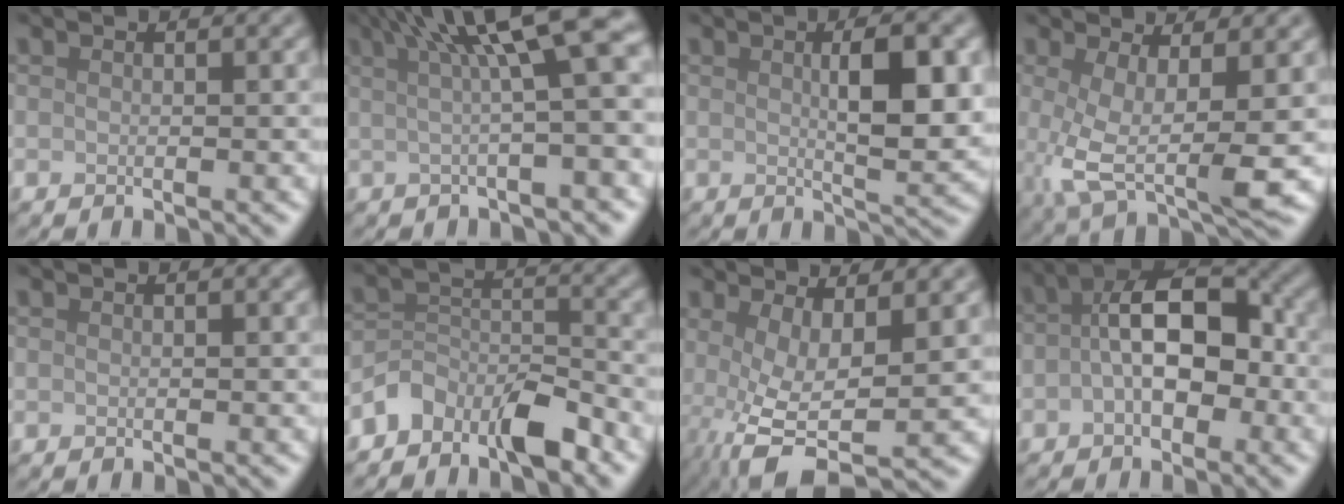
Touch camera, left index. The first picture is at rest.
{"total": 9.1, "force": [2.8, 1.6, 8.5], "torque": [-0.106, 0.027, 0.036]}
{"total": 5.7, "force": [0.9, 1.3, 5.4], "torque": [-0.080, 0.002, 0.018]}
{"total": 6.2, "force": [-0.2, 1.9, 5.9], "torque": [-0.116, -0.011, -0.001]}
{"total": 0.0}
{"total": 4.9, "force": [-3.8, 2.1, 2.1], "torque": [-0.028, 0.004, -0.082]}
{"total": 6.3, "force": [-0.7, 2.1, 5.9], "torque": [-0.114, -0.009, -0.007]}
{"total": 7.0, "force": [-0.2, 3.8, 5.9], "torque": [-0.097, 0.018, -0.016]}